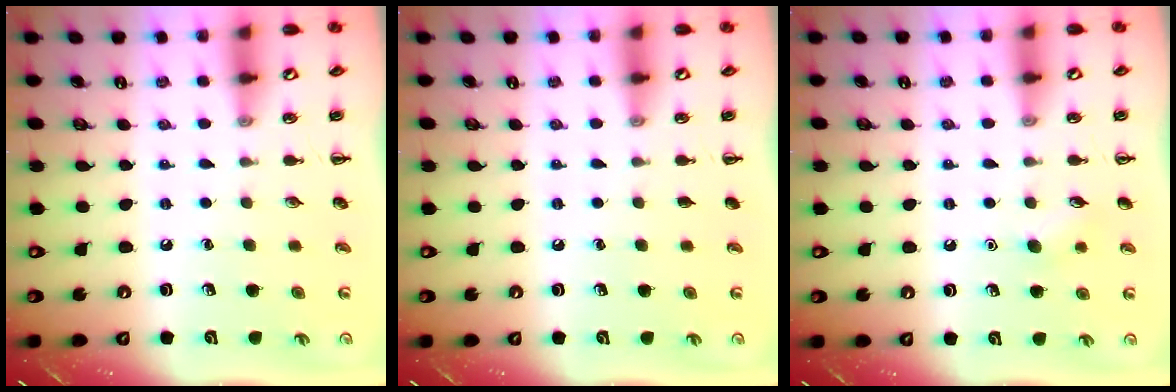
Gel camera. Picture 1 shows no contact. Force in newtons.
{"total": 0.0}
{"total": 5.7, "press": 5.4, "slide": 1.8}